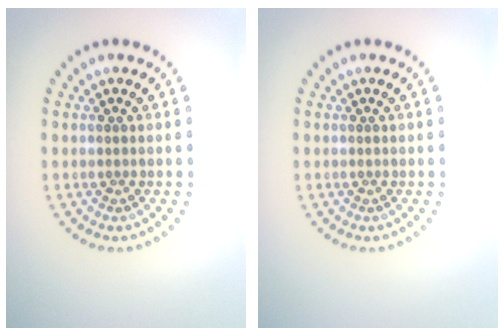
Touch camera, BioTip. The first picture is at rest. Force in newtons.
{"total": 0.0}